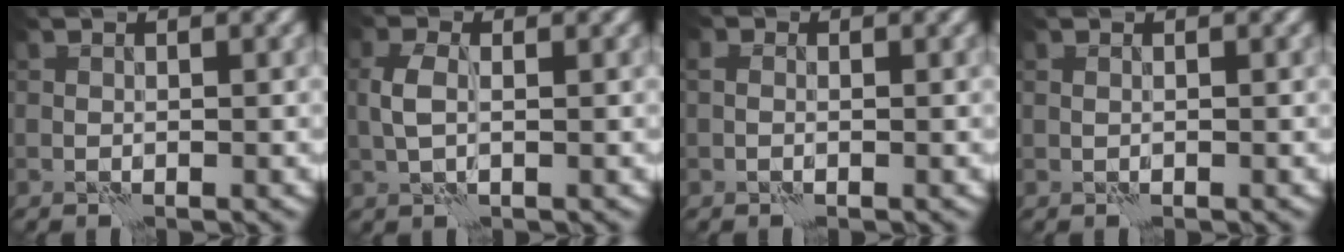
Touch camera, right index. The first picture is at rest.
{"total": 2.1, "force": [0.2, 1.1, 1.8], "torque": [-0.046, 0.005, 0.001]}
{"total": 1.3, "force": [-0.1, 0.9, 0.9], "torque": [-0.015, 0.006, -0.011]}
{"total": 0.0}